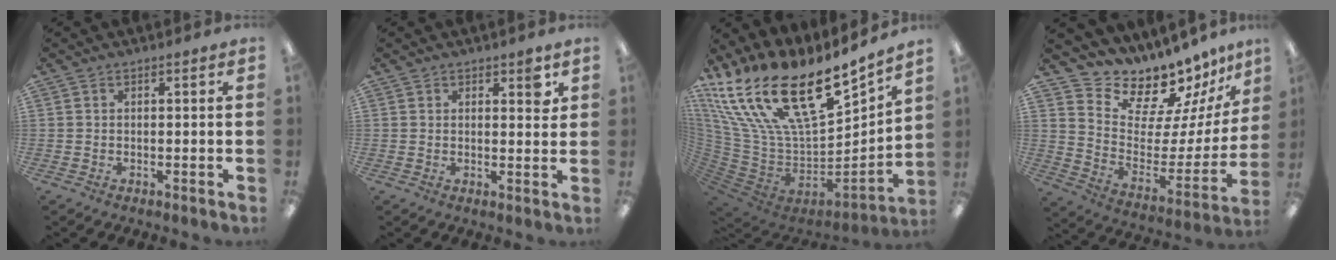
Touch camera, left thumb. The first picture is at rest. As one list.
[{"total": 3.7, "force": [2.2, 1.7, 2.6], "torque": [-0.023, -0.007, 0.030]}, {"total": 27.9, "force": [15.4, 12.4, 19.6], "torque": [-0.368, -0.115, 0.294]}, {"total": 13.1, "force": [11.7, 5.3, 2.3], "torque": [-0.047, -0.123, 0.205]}]